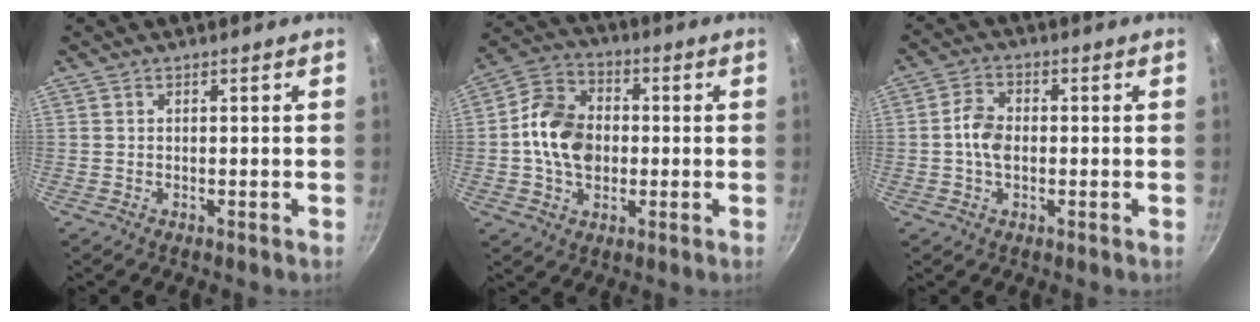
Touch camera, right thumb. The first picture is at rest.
{"total": 12.5, "force": [-0.6, 9.3, 8.3], "torque": [-0.125, 0.019, -0.026]}
{"total": 5.4, "force": [-0.5, 3.6, 4.1], "torque": [-0.073, 0.017, -0.016]}